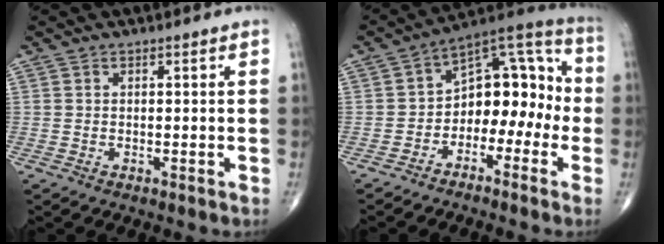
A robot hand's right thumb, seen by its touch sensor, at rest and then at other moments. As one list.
[{"total": 13.5, "force": [-3.2, 8.8, 9.8], "torque": [-0.089, 0.068, -0.062]}]